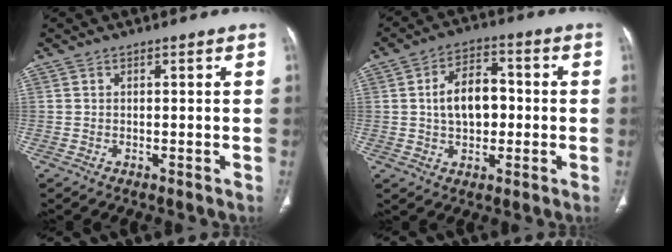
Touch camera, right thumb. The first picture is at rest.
{"total": 9.6, "force": [0.2, 6.1, 7.4], "torque": [-0.102, 0.022, -0.002]}